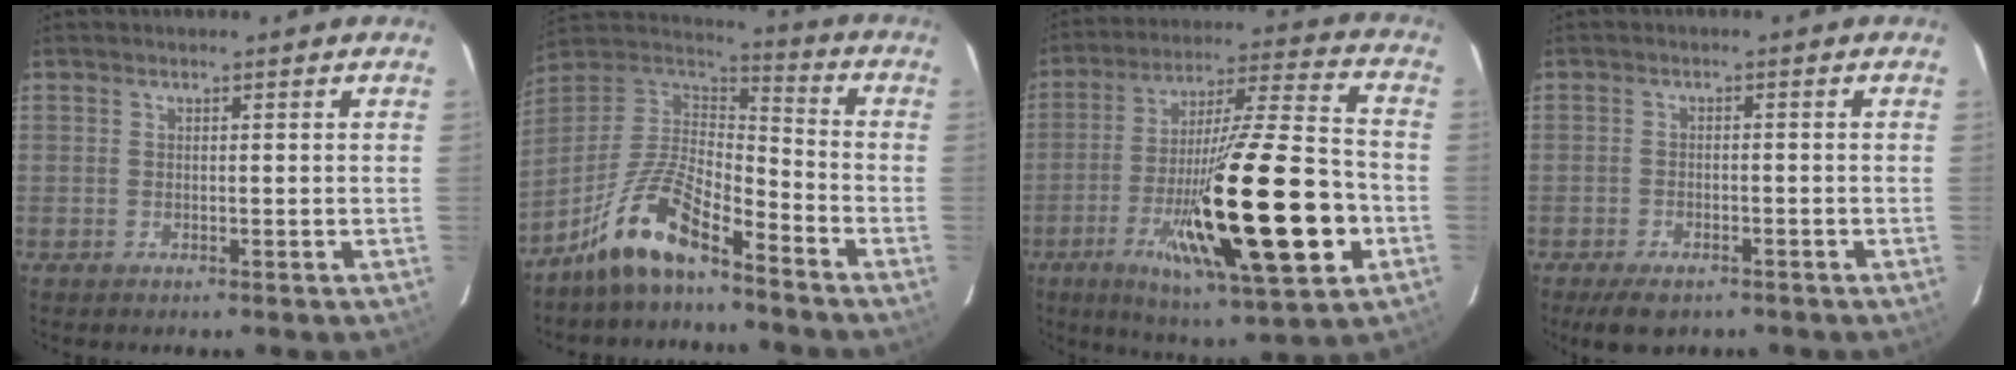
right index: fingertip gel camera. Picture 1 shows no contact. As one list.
[{"total": 12.9, "force": [-9.0, 3.6, 8.5], "torque": [-0.184, 0.020, -0.173]}, {"total": 25.9, "force": [-7.3, 2.9, 24.7], "torque": [-0.414, -0.025, -0.113]}, {"total": 6.0, "force": [-4.2, 2.8, 3.1], "torque": [-0.056, -0.006, -0.067]}]